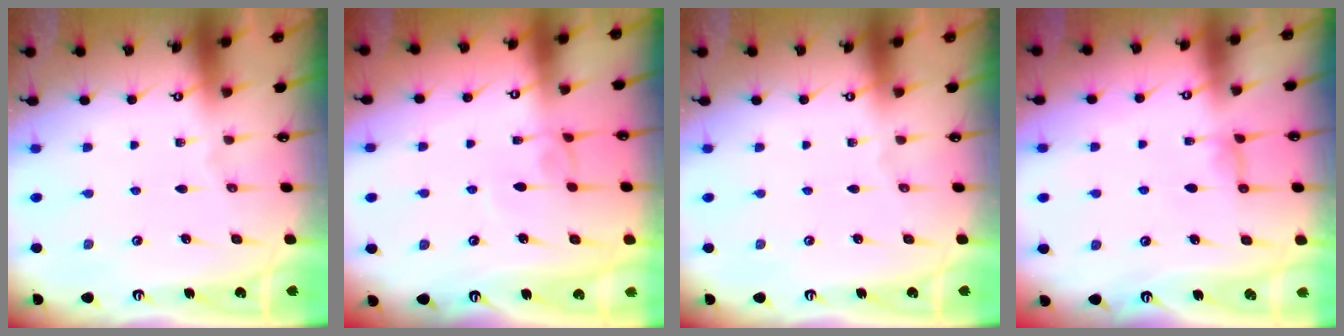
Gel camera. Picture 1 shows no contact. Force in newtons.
{"total": 2.4, "press": 2.4, "slide": 0.2}
{"total": 0.0}
{"total": 1.3, "press": 1.2, "slide": 0.4}